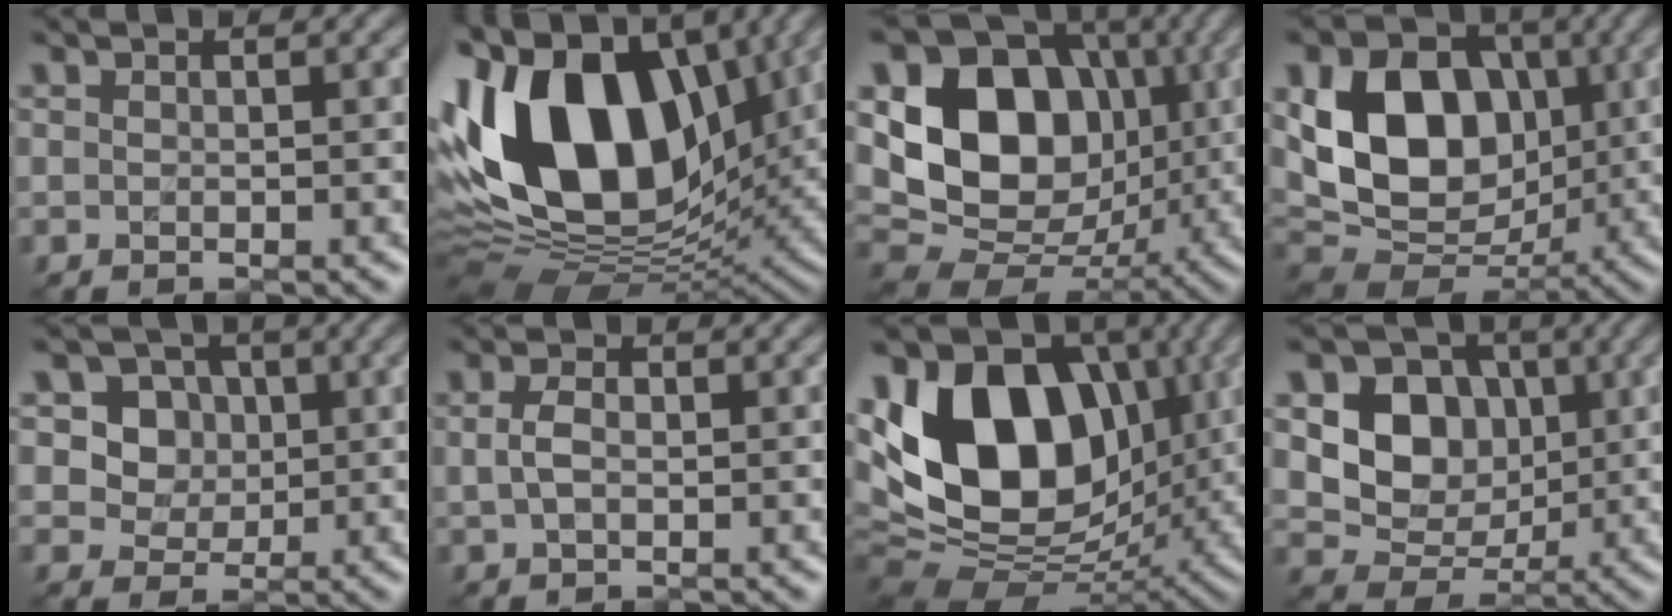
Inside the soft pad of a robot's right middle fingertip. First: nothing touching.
{"total": 17.0, "force": [3.1, 10.8, 12.8], "torque": [-0.246, 0.025, 0.030]}
{"total": 13.4, "force": [1.9, 10.6, 8.0], "torque": [-0.135, 0.000, 0.020]}
{"total": 11.2, "force": [1.4, 8.4, 7.3], "torque": [-0.135, -0.004, 0.021]}
{"total": 7.0, "force": [2.5, 5.8, 3.0], "torque": [-0.057, 0.006, 0.038]}
{"total": 1.9, "force": [0.0, 1.1, 1.5], "torque": [-0.038, 0.001, -0.001]}
{"total": 15.6, "force": [2.4, 10.6, 11.2], "torque": [-0.191, 0.013, 0.022]}
{"total": 6.8, "force": [1.4, 5.7, 3.6], "torque": [-0.052, -0.001, 0.009]}